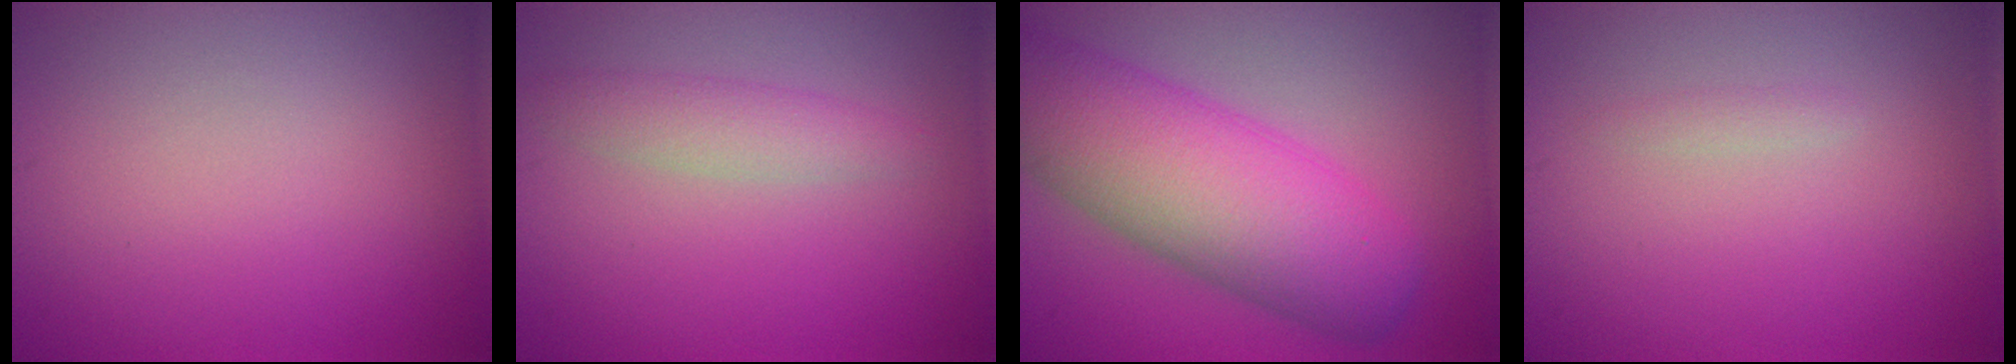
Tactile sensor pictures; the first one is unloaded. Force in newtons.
{"total": 2.4, "press": 2.4, "slide": 0.0}
{"total": 10.2, "press": 10.2, "slide": 0.2}
{"total": 0.7, "press": 0.7, "slide": 0.0}